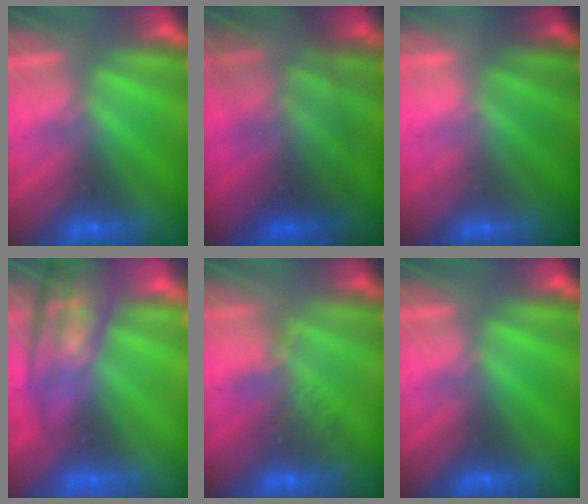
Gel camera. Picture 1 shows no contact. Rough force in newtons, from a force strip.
{"total": 5.1}
{"total": 2.2}
{"total": 7.7}
{"total": 2.4}
{"total": 0.0}